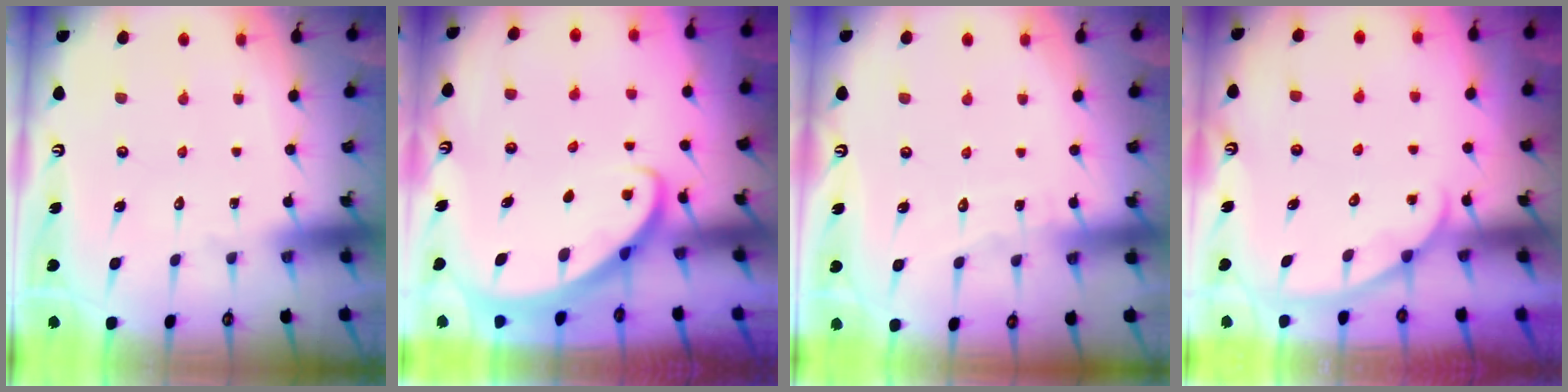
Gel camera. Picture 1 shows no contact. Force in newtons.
{"total": 2.3, "press": 2.3, "slide": 0.3}
{"total": 4.8, "press": 4.8, "slide": 0.5}
{"total": 1.5, "press": 1.4, "slide": 0.2}